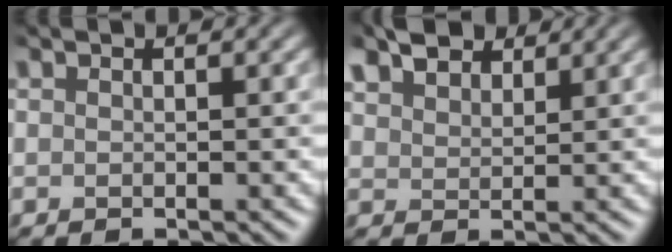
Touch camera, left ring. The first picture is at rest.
{"total": 3.4, "force": [2.8, 1.5, 1.3], "torque": [-0.037, 0.014, 0.053]}